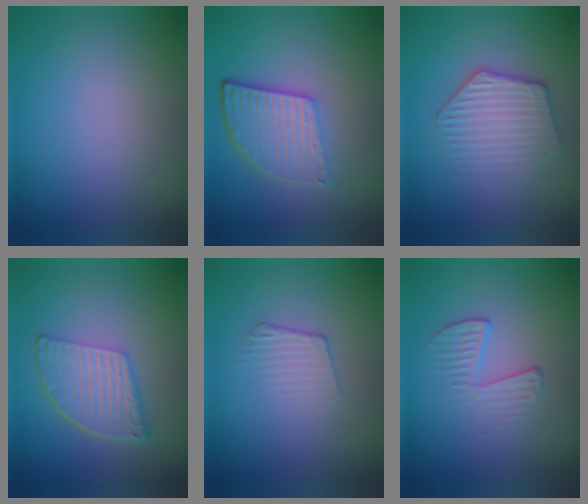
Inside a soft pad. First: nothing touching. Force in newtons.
{"total": 5.6, "press": 3.9, "slide": 4.0}
{"total": 3.6, "press": 3.6, "slide": 0.6}
{"total": 5.6, "press": 3.9, "slide": 4.0}
{"total": 1.5, "press": 0.7, "slide": 1.4}
{"total": 2.1, "press": 1.0, "slide": 1.8}